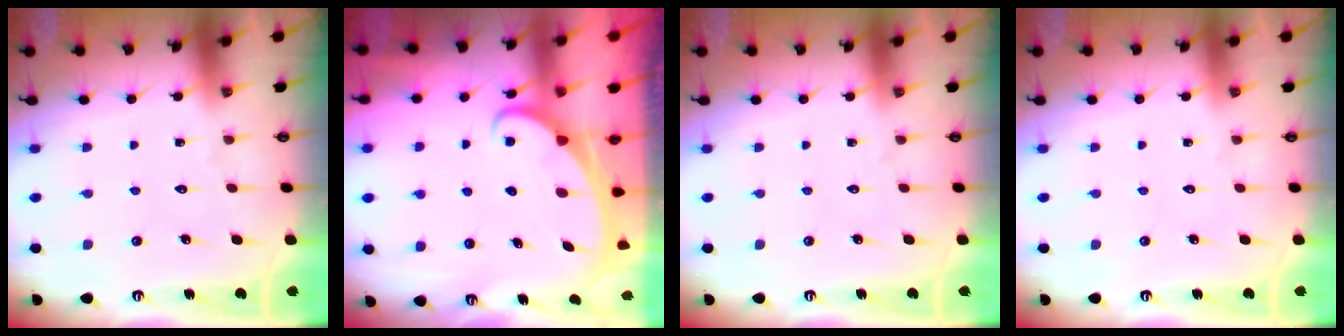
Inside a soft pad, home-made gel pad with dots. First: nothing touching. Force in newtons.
{"total": 2.4, "press": 2.3, "slide": 0.3}
{"total": 0.0}
{"total": 0.0}